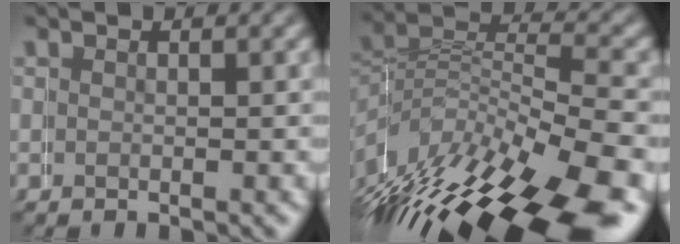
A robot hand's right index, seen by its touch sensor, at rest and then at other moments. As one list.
[{"total": 13.1, "force": [-5.4, 8.2, 8.7], "torque": [-0.156, -0.035, -0.065]}]